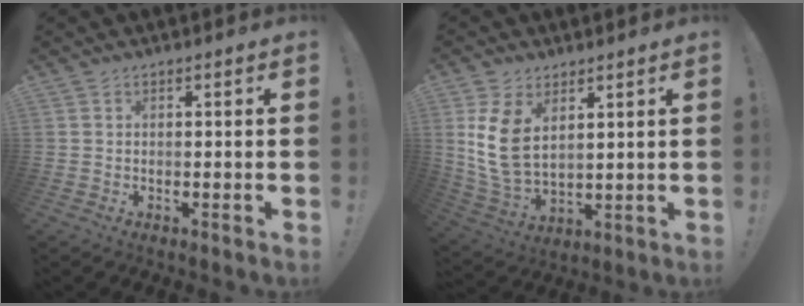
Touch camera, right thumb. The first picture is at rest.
{"total": 11.0, "force": [4.3, 6.6, 7.7], "torque": [-0.151, -0.024, 0.083]}